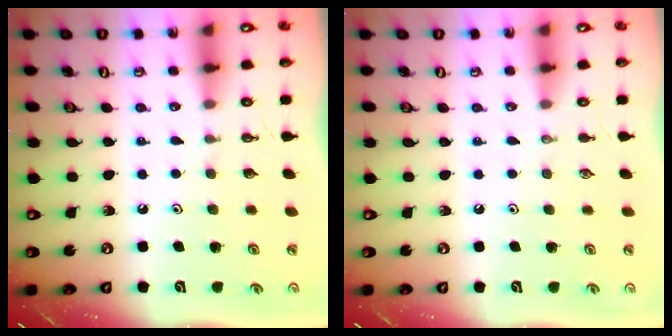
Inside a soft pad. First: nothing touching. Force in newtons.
{"total": 0.0}